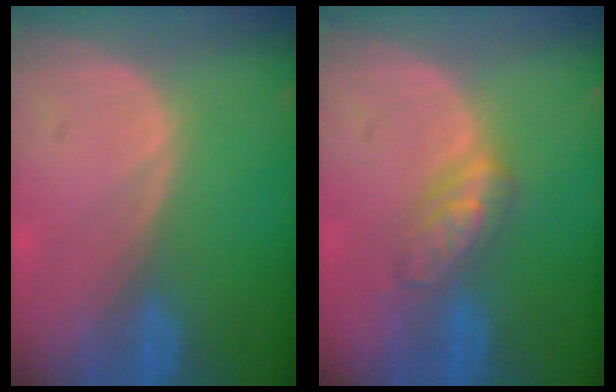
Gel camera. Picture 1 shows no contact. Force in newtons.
{"total": 4.6, "press": 4.4, "slide": 1.4}